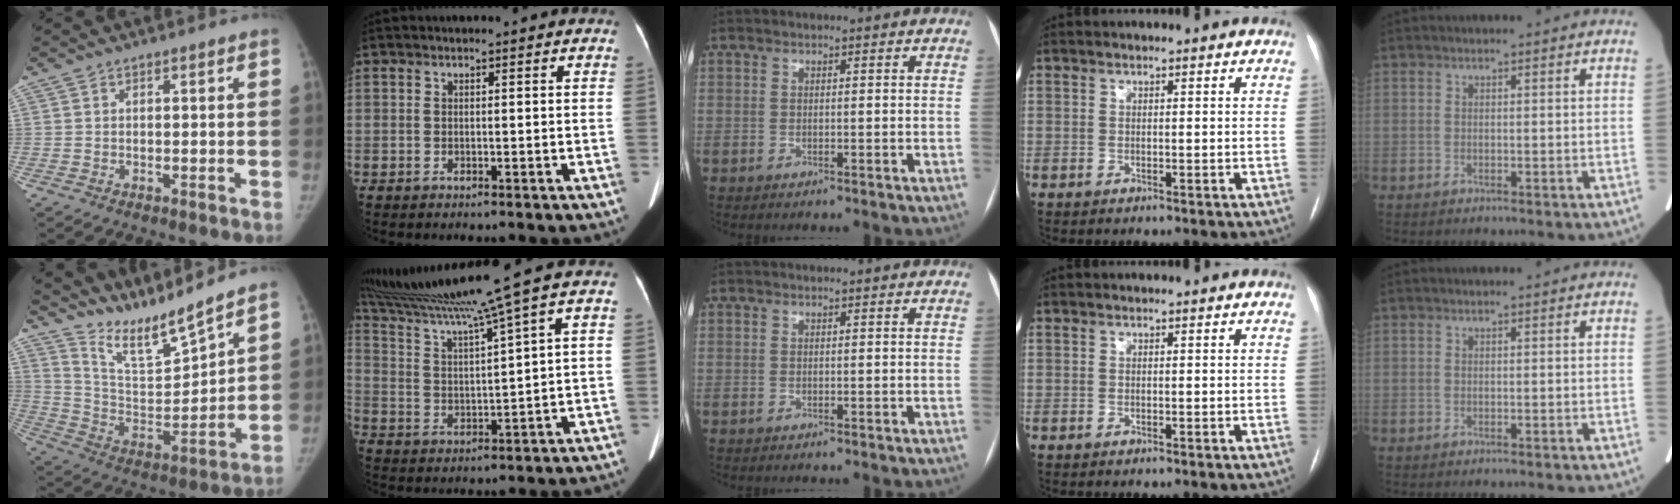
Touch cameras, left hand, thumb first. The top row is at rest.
{"thumb": {"total": 11.9, "force": [11.2, 0.1, 4.0], "torque": [-0.059, -0.081, 0.224]}, "index": {"total": 12.3, "force": [9.5, -3.6, 6.9], "torque": [-0.123, -0.009, 0.172]}}